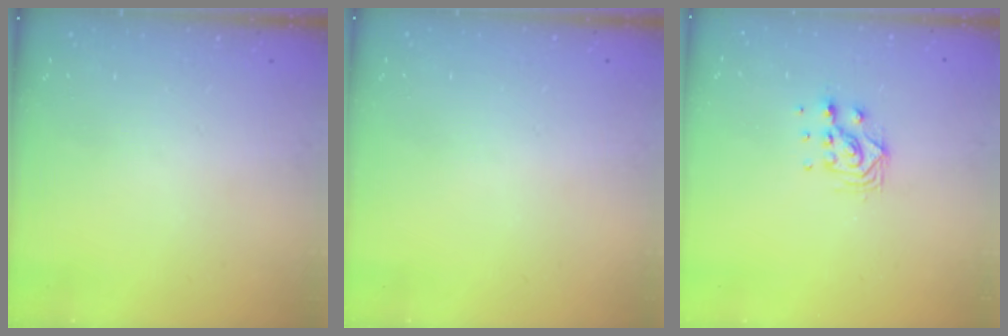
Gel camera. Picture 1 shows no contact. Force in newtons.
{"total": 0.0}
{"total": 7.6, "press": 7.5, "slide": 0.5}